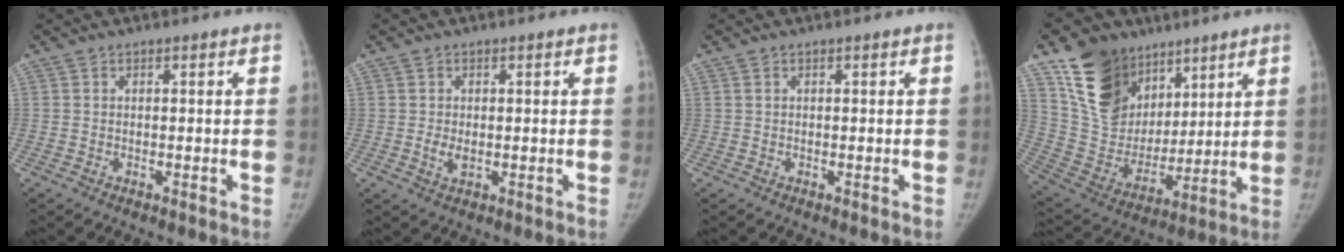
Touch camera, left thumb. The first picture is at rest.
{"total": 1.9, "force": [-0.2, 1.2, 1.4], "torque": [-0.028, -0.013, -0.002]}
{"total": 0.0}
{"total": 20.2, "force": [11.6, 13.8, 9.0], "torque": [-0.117, -0.051, 0.226]}